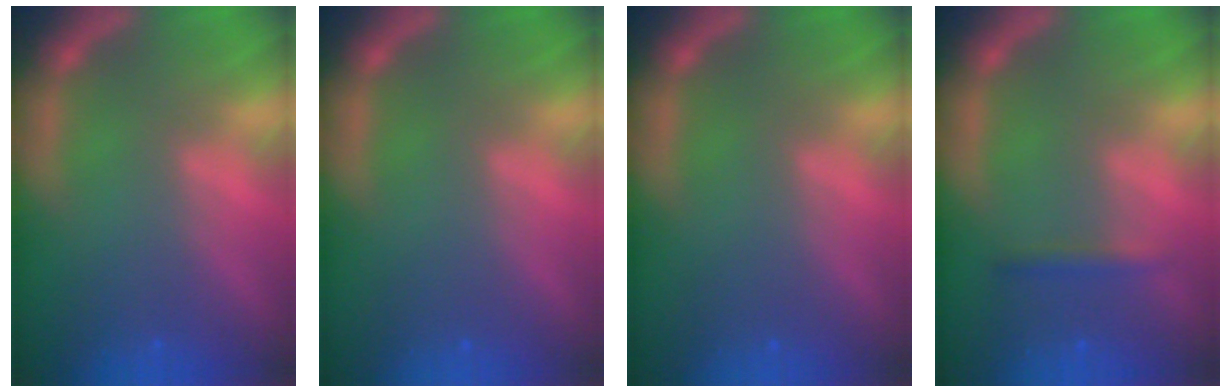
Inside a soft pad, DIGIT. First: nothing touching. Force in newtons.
{"total": 0.0}
{"total": 0.0}
{"total": 1.4}